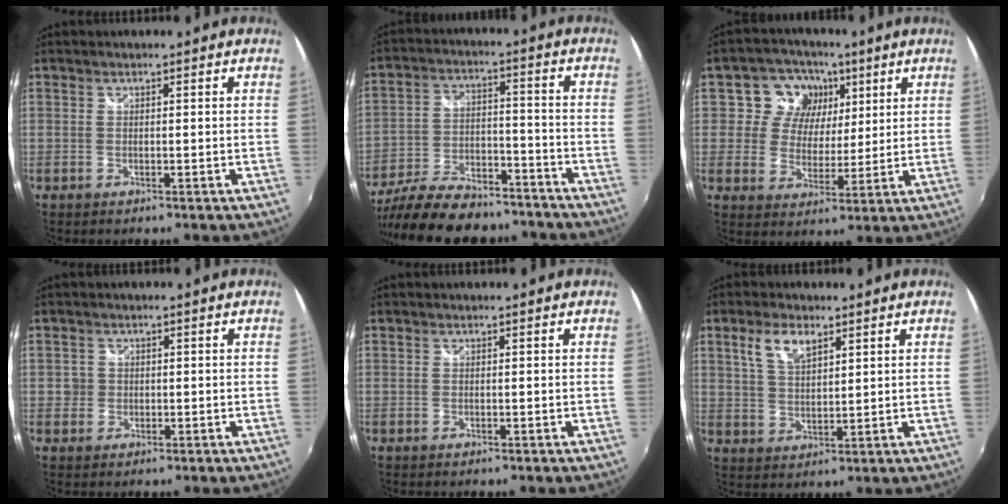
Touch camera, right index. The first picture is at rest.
{"total": 21.7, "force": [-17.9, 7.9, 9.6], "torque": [-0.198, -0.006, -0.265]}
{"total": 9.3, "force": [3.9, 8.0, 2.6], "torque": [-0.046, 0.004, 0.058]}
{"total": 2.2, "force": [-0.2, 2.2, 0.2], "torque": [-0.003, 0.000, -0.005]}
{"total": 0.0}
{"total": 6.3, "force": [3.5, 2.8, 4.4], "torque": [-0.085, 0.009, 0.068]}